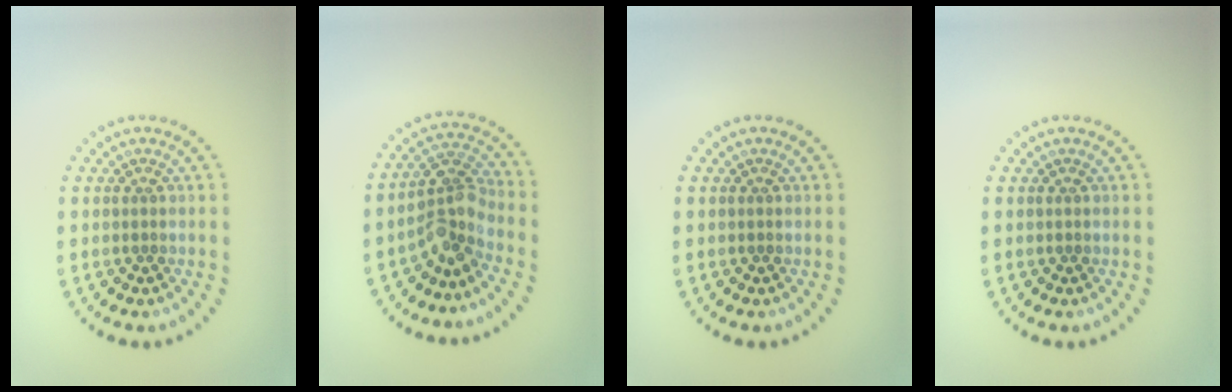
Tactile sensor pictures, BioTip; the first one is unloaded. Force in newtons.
{"total": 3.5, "press": 3.0, "slide": 1.9}
{"total": 0.0}
{"total": 0.0}